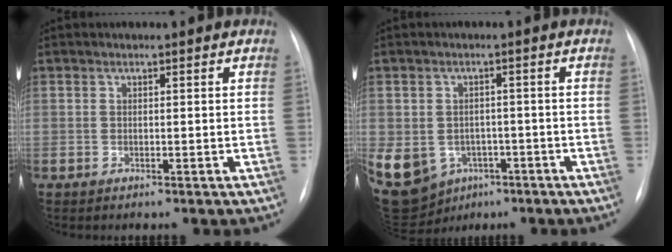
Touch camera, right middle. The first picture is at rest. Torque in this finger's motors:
{"motor_torque": [1.20, -0.94, 0.76, 0.21]}